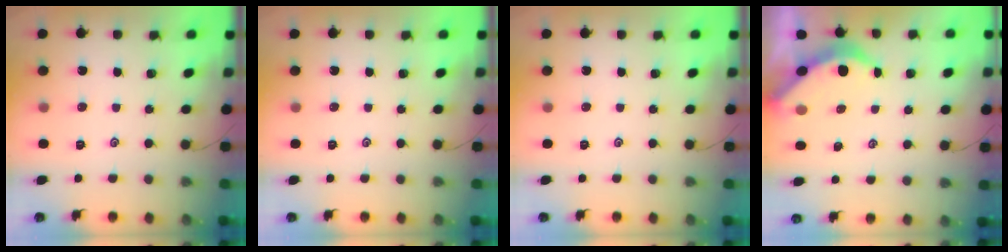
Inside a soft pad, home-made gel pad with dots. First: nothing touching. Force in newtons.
{"total": 0.0}
{"total": 0.0}
{"total": 4.0, "press": 3.9, "slide": 0.5}